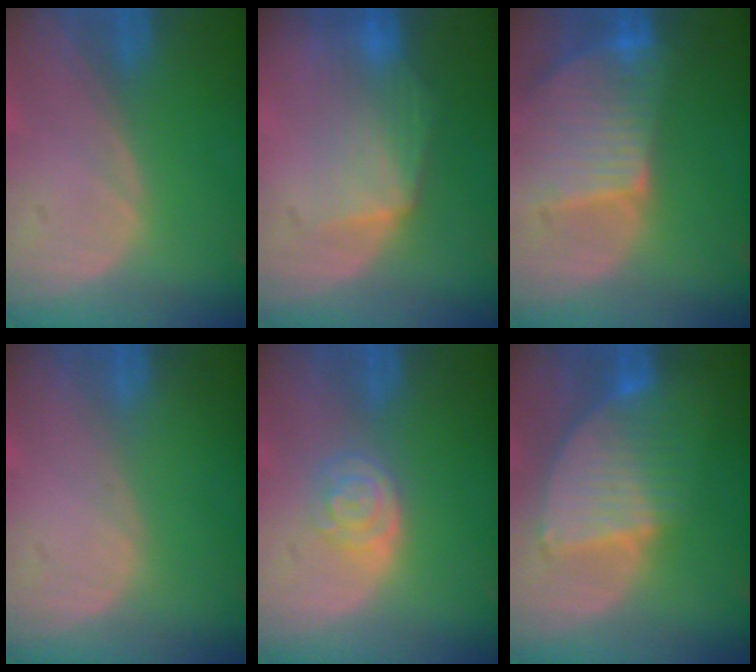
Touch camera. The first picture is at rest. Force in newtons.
{"total": 7.0, "press": 6.4, "slide": 2.8}
{"total": 9.6, "press": 8.5, "slide": 4.6}
{"total": 0.0}
{"total": 4.2, "press": 3.8, "slide": 2.0}
{"total": 8.0, "press": 7.1, "slide": 3.6}